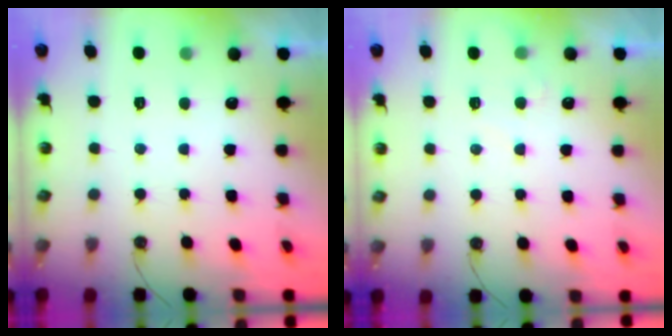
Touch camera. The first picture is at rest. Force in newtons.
{"total": 4.3, "press": 4.3, "slide": 0.5}